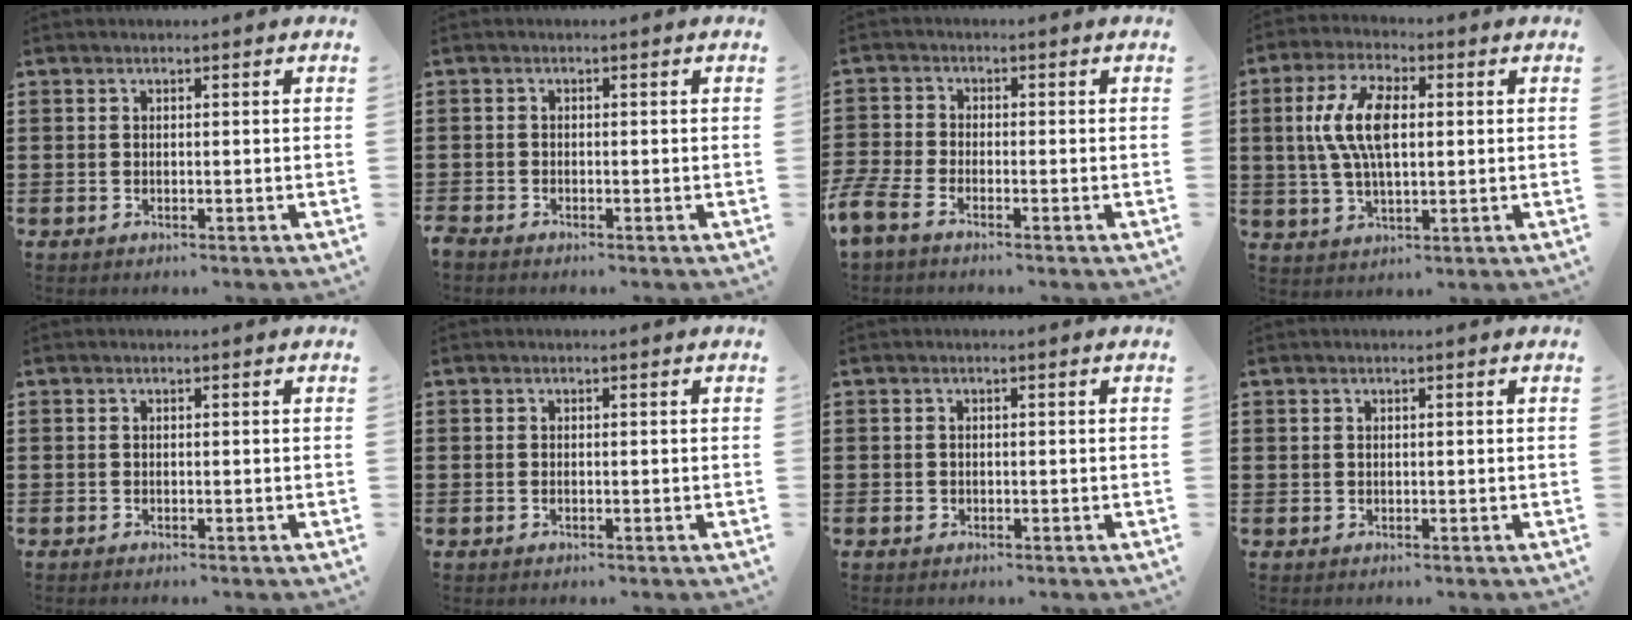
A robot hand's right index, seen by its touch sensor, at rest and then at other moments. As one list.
[{"total": 0.9, "force": [-0.8, 0.3, 0.0], "torque": [-0.004, 0.001, -0.018]}, {"total": 3.0, "force": [-2.5, 0.7, 1.5], "torque": [-0.055, -0.007, -0.059]}, {"total": 9.2, "force": [1.1, 3.9, 8.2], "torque": [-0.187, 0.005, 0.011]}, {"total": 0.0}, {"total": 0.0}, {"total": 0.7, "force": [-0.2, 0.6, 0.2], "torque": [-0.004, 0.004, -0.005]}, {"total": 0.5, "force": [0.3, 0.4, 0.1], "torque": [-0.003, 0.003, 0.006]}]